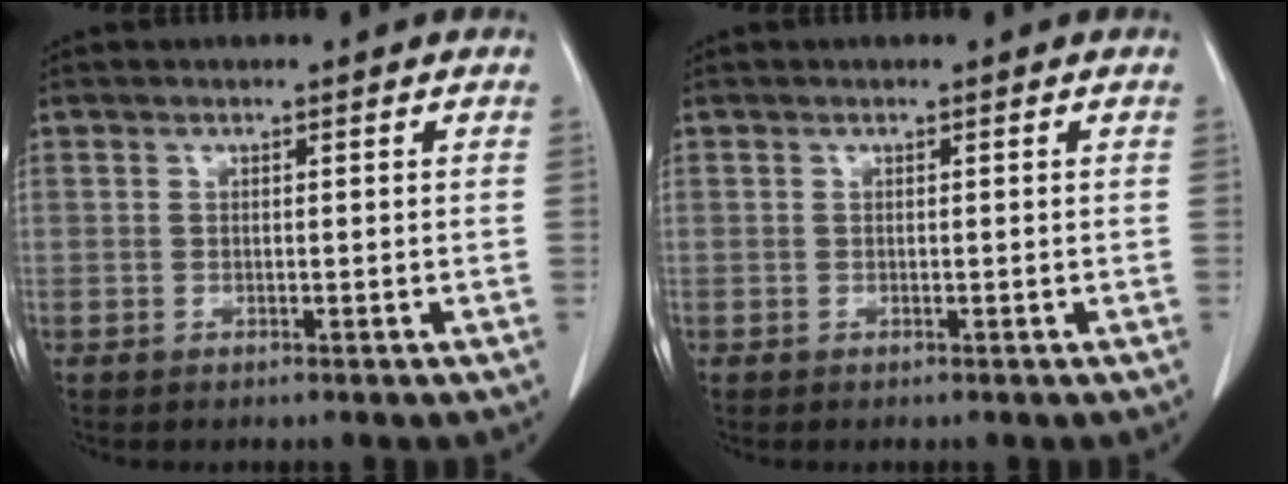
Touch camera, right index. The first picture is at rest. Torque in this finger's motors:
{"motor_torque": [0.00, 0.00, 0.00, 0.00]}